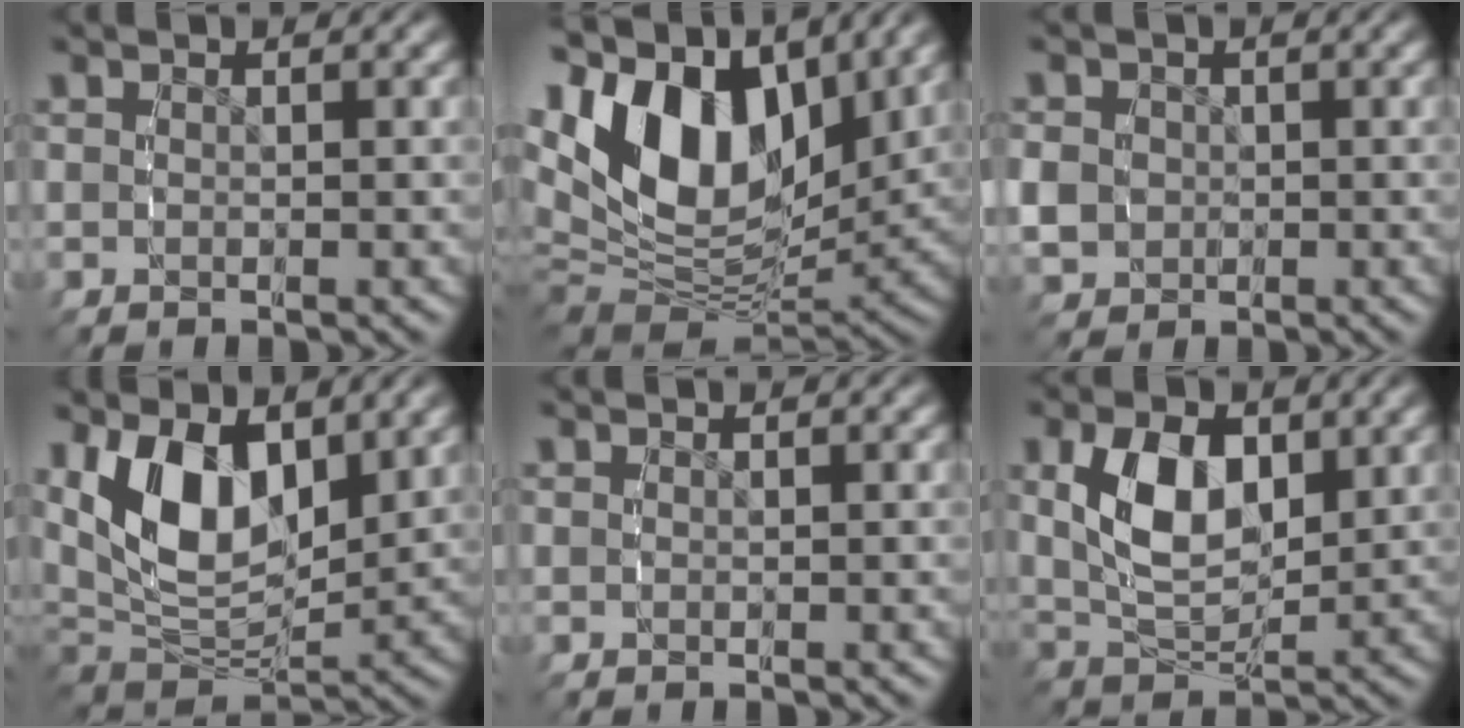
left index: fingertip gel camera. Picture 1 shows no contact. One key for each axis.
{"total": 14.6, "fx": 3.2, "fy": 9.7, "fz": 10.5, "tx": -0.204, "ty": -0.017, "tz": 0.057}
{"total": 3.5, "fx": -0.4, "fy": 3.2, "fz": 1.3, "tx": -0.036, "ty": -0.012, "tz": -0.001}
{"total": 9.6, "fx": 2.5, "fy": 6.2, "fz": 6.9, "tx": -0.146, "ty": -0.014, "tz": 0.050}
{"total": 0.0}
{"total": 6.7, "fx": 1.5, "fy": 4.2, "fz": 4.9, "tx": -0.101, "ty": -0.017, "tz": 0.034}